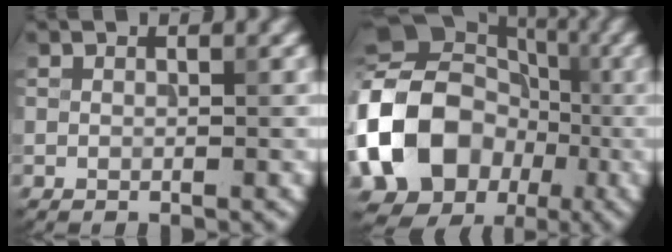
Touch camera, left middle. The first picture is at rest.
{"total": 15.0, "force": [-3.4, 12.1, 8.2], "torque": [-0.186, -0.005, -0.070]}